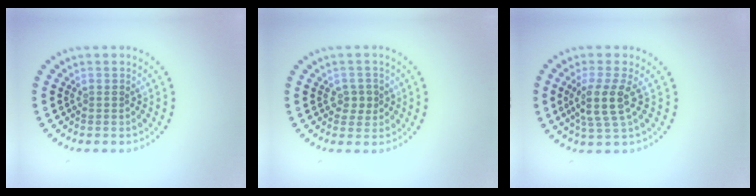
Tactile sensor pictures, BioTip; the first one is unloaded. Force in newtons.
{"total": 1.8, "press": 1.7, "slide": 0.5}
{"total": 3.5, "press": 2.9, "slide": 2.1}